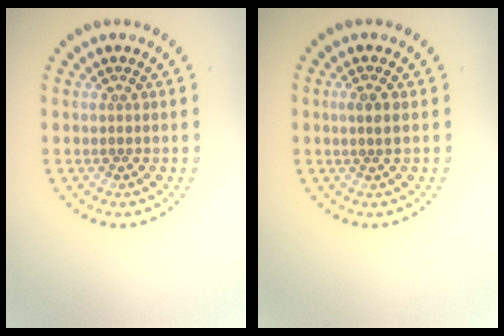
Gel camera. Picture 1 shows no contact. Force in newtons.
{"total": 1.1, "press": 0.9, "slide": 0.6}